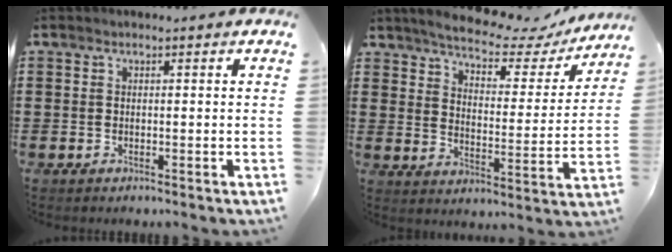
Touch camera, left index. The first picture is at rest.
{"total": 5.9, "force": [5.4, 0.9, 2.2], "torque": [-0.062, -0.037, 0.086]}